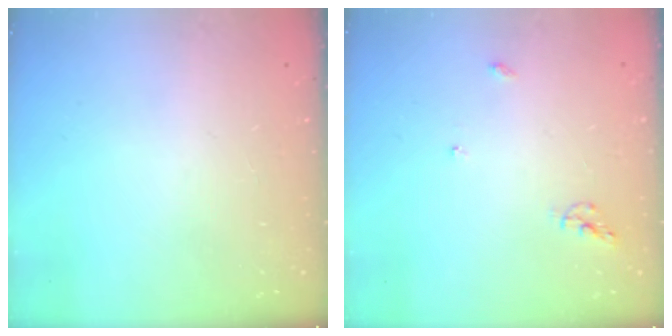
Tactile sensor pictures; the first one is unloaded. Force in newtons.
{"total": 5.6, "press": 5.6, "slide": 0.7}